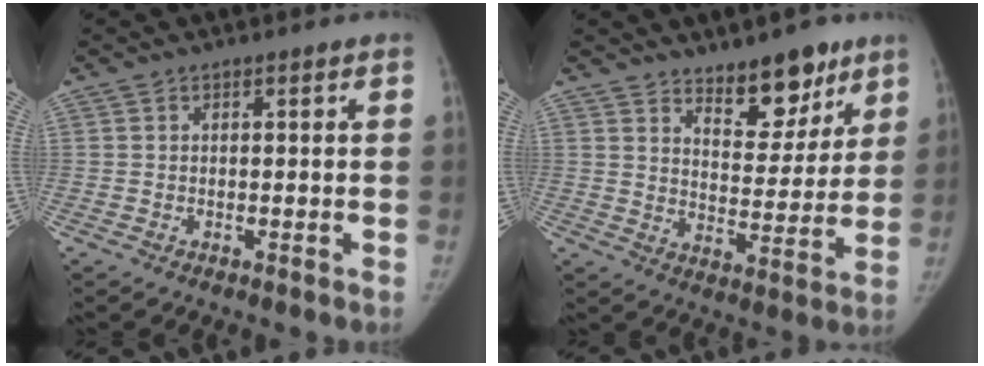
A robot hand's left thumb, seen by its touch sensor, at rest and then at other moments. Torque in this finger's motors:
{"motor_torque": [0.27, -0.02, 0.21, 0.19, 0.02]}